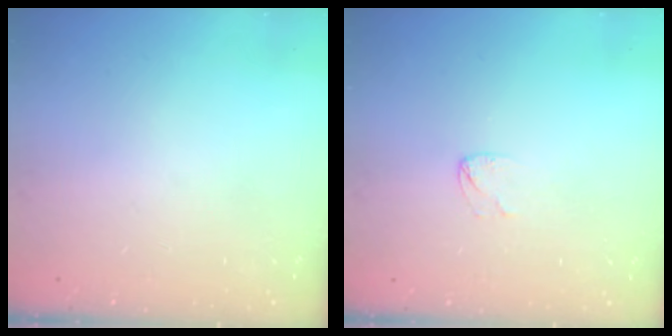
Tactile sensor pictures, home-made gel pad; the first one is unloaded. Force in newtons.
{"total": 2.5, "press": 2.5, "slide": 0.2}